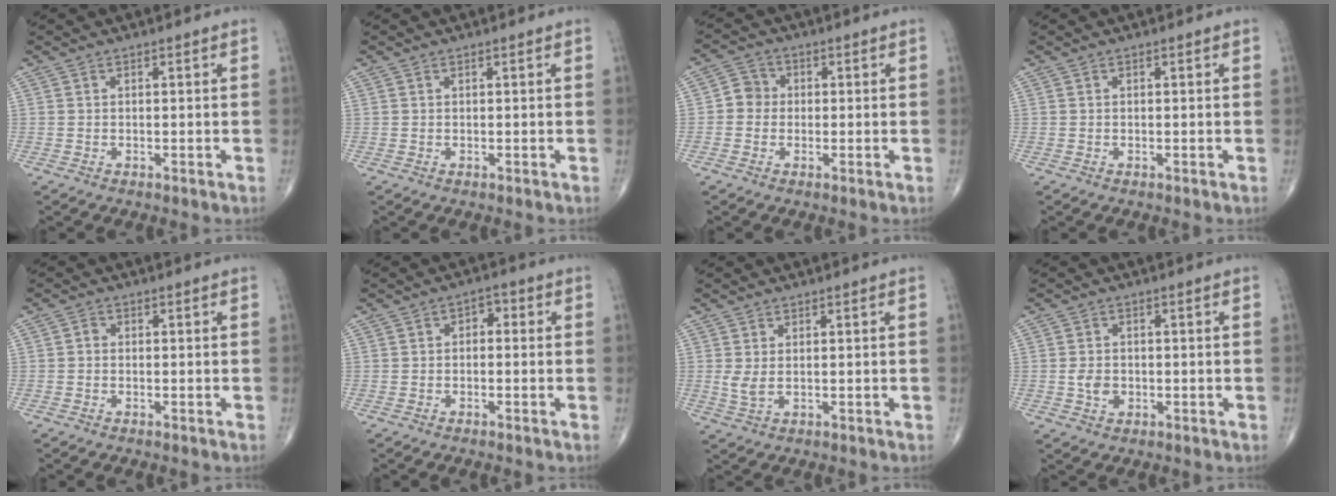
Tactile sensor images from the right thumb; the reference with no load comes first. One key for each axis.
{"total": 0.0}
{"total": 3.8, "fx": -0.2, "fy": 3.6, "fz": 1.3, "tx": -0.001, "ty": 0.009, "tz": -0.014}
{"total": 0.0}
{"total": 1.0, "fx": -0.2, "fy": 0.8, "fz": 0.5, "tx": -0.003, "ty": 0.002, "tz": -0.008}
{"total": 2.6, "fx": 0.1, "fy": 1.8, "fz": 1.9, "tx": -0.011, "ty": 0.011, "tz": -0.009}
{"total": 2.6, "fx": 0.4, "fy": 1.1, "fz": 2.3, "tx": -0.054, "ty": -0.004, "tz": 0.015}
{"total": 3.1, "fx": -0.5, "fy": 2.4, "fz": 1.9, "tx": -0.027, "ty": 0.002, "tz": -0.008}